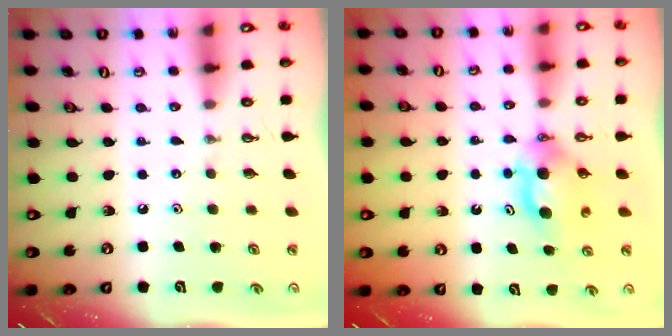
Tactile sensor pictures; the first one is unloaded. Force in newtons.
{"total": 5.8, "press": 5.4, "slide": 2.0}